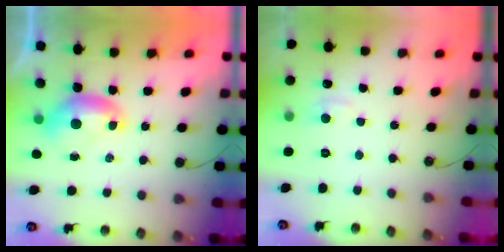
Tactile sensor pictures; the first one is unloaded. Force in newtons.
{"total": 1.8, "press": 1.7, "slide": 0.7}